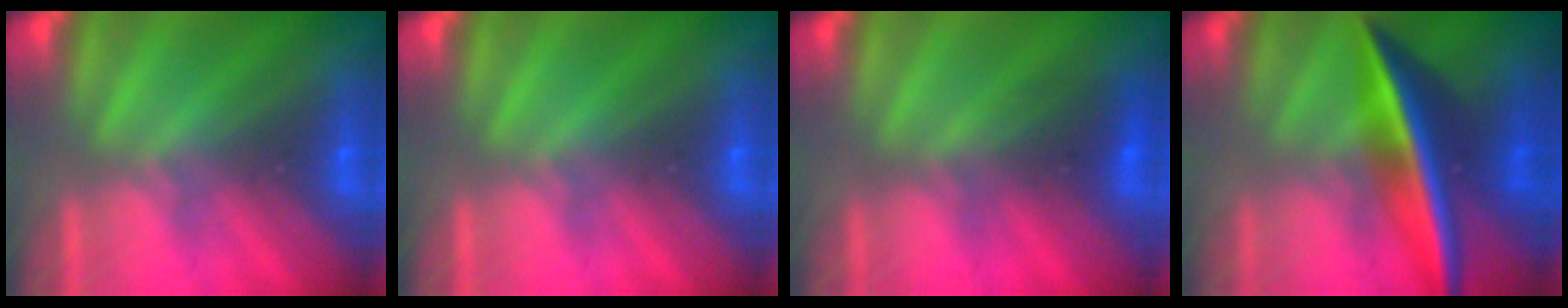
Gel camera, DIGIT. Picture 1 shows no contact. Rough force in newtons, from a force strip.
{"total": 0.0}
{"total": 2.7}
{"total": 2.5}